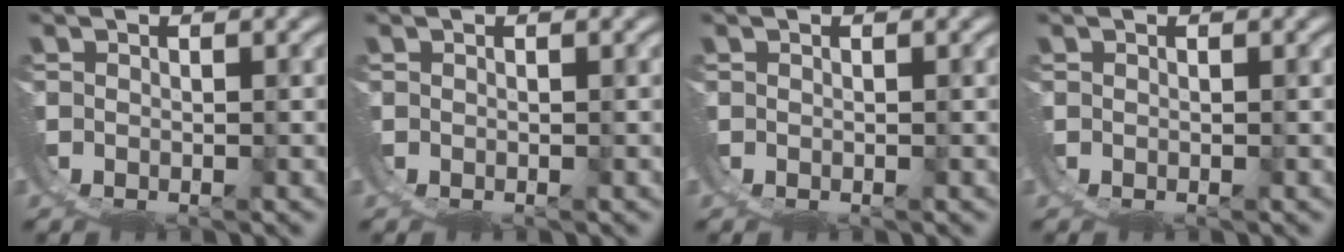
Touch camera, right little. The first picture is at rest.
{"total": 2.6, "force": [0.2, -2.6, -0.6], "torque": [0.026, -0.009, 0.015]}
{"total": 0.0}
{"total": 0.0}